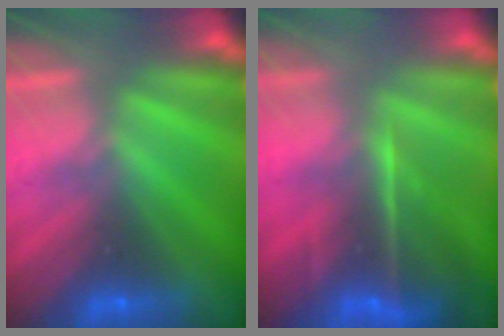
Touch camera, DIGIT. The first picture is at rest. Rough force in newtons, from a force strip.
{"total": 7.1}